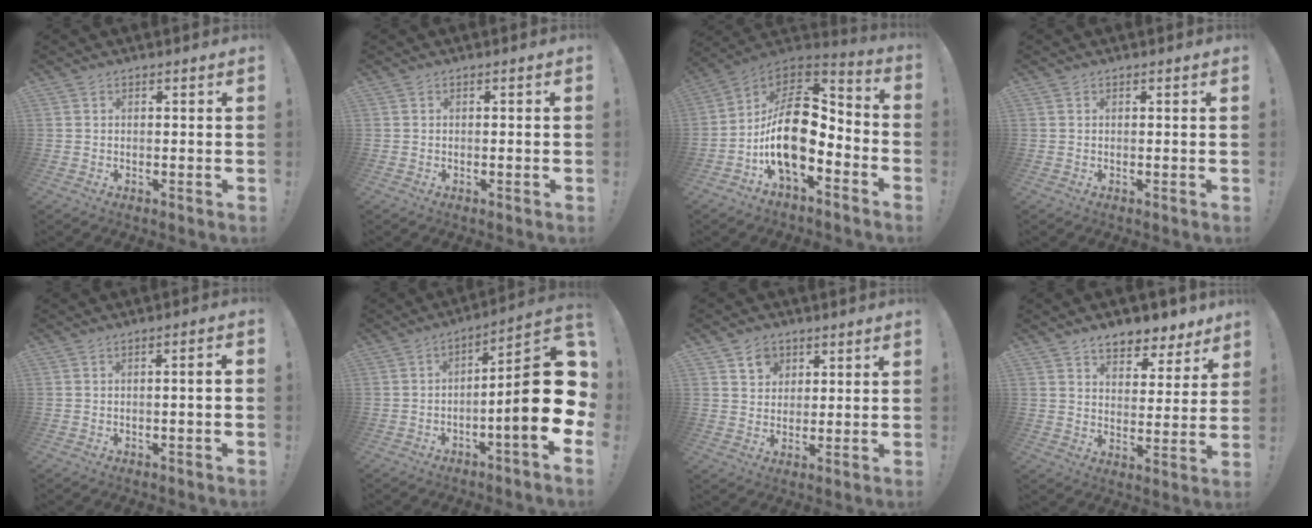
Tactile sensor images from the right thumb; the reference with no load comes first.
{"total": 0.9, "force": [-0.4, -0.3, 0.8], "torque": [-0.014, 0.000, -0.007]}
{"total": 19.7, "force": [-2.9, 11.0, 16.0], "torque": [-0.290, 0.014, -0.042]}
{"total": 0.0}
{"total": 2.7, "force": [-0.9, -0.3, 2.5], "torque": [-0.042, -0.002, -0.014]}
{"total": 19.8, "force": [-2.3, 3.5, 19.4], "torque": [-0.285, 0.010, -0.033]}
{"total": 5.9, "force": [3.4, 4.7, 1.1], "torque": [-0.006, -0.019, 0.061]}
{"total": 8.0, "force": [6.5, 3.9, 2.5], "torque": [-0.027, -0.052, 0.118]}